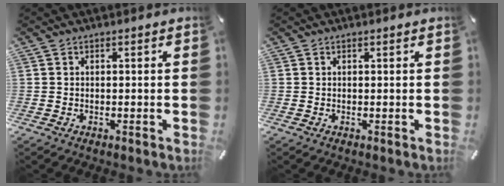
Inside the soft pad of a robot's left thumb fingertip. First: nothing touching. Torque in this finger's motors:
{"motor_torque": [0.88, 0.50, 0.60, -0.96, 0.10]}